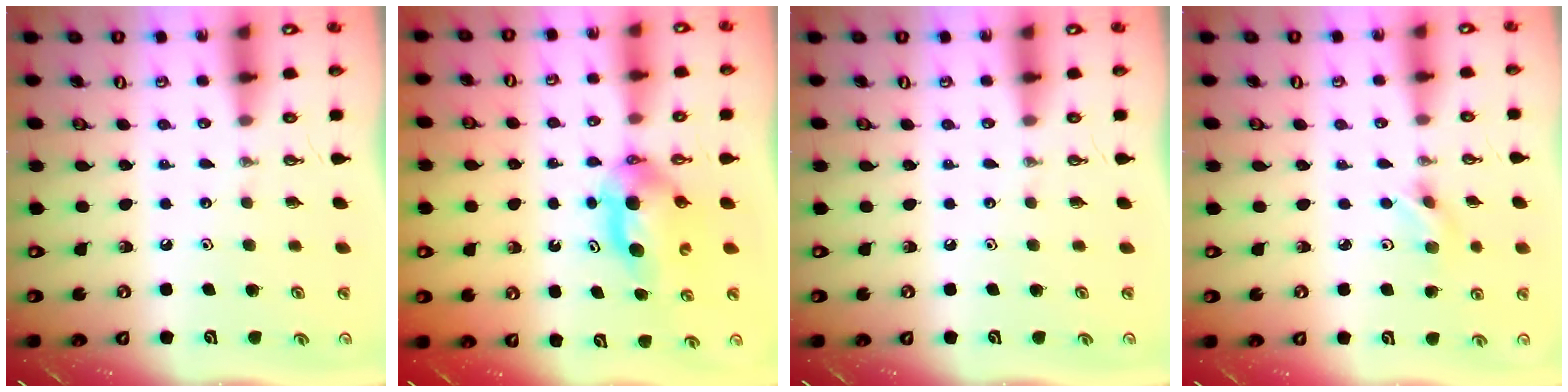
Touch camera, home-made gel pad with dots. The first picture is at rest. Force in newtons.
{"total": 5.1, "press": 5.1, "slide": 0.7}
{"total": 0.0}
{"total": 3.5, "press": 3.5, "slide": 0.6}